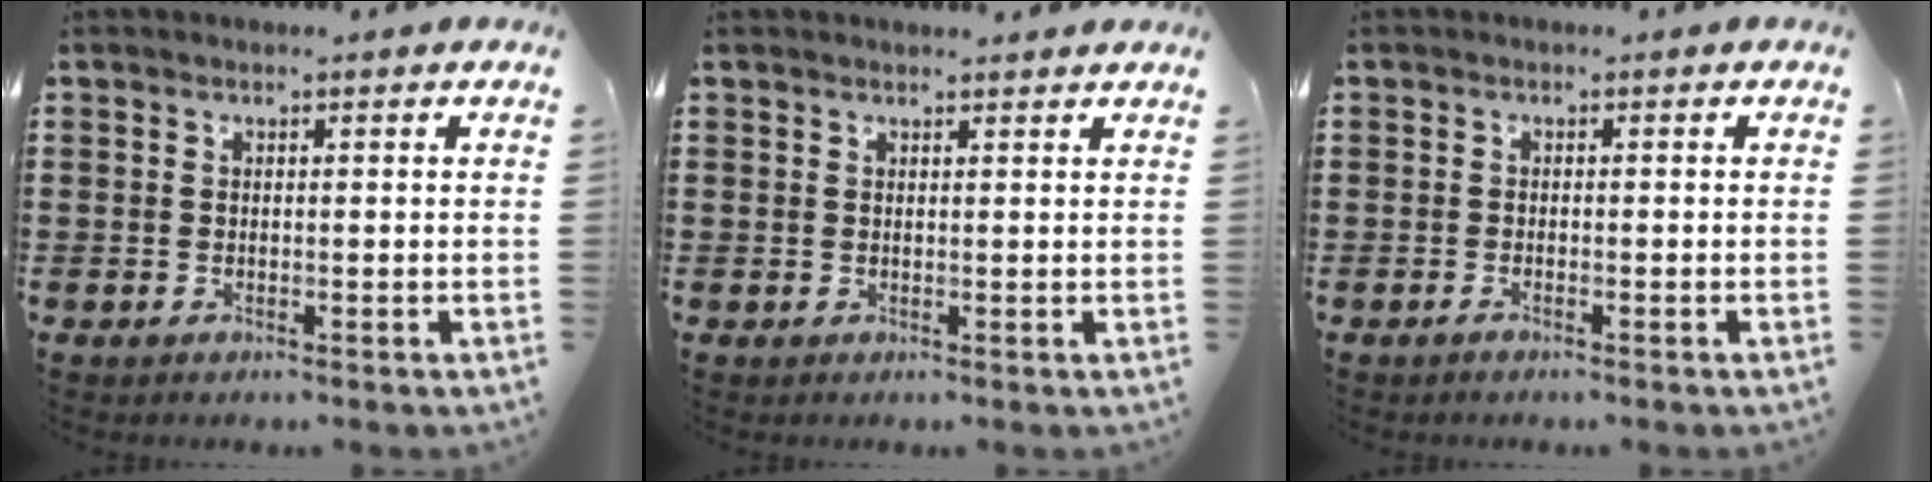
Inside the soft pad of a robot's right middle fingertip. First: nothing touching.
{"total": 1.0, "force": [1.0, -0.1, 0.1], "torque": [0.005, -0.005, 0.018]}
{"total": 0.6, "force": [-0.5, 0.0, 0.4], "torque": [-0.008, -0.002, -0.009]}